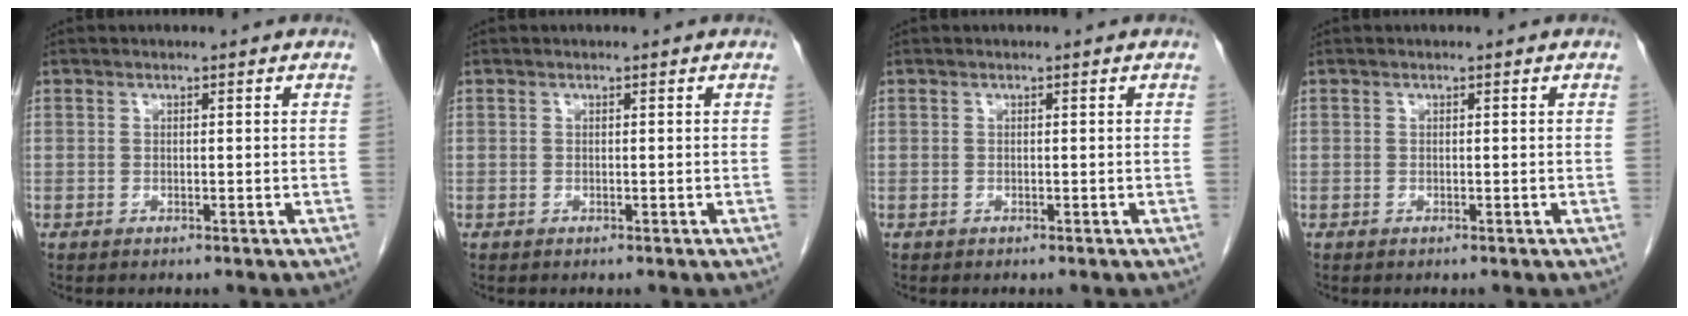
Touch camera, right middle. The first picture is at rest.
{"total": 0.0}
{"total": 0.0}
{"total": 0.0}